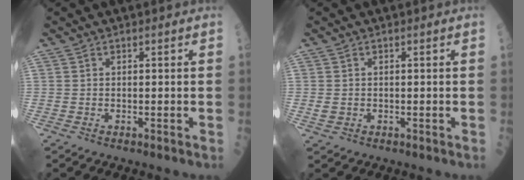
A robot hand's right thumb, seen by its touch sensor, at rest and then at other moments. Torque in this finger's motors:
{"motor_torque": [-0.35, 0.10, -0.12, -0.07, -0.01]}